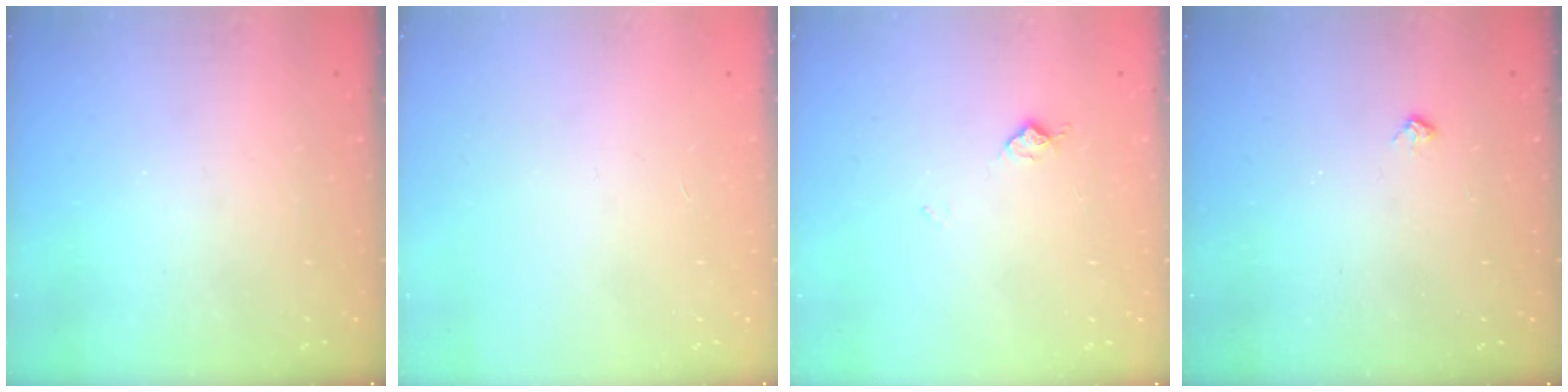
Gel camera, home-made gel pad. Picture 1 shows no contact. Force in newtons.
{"total": 0.0}
{"total": 5.0, "press": 4.9, "slide": 0.7}
{"total": 6.2, "press": 6.1, "slide": 0.7}